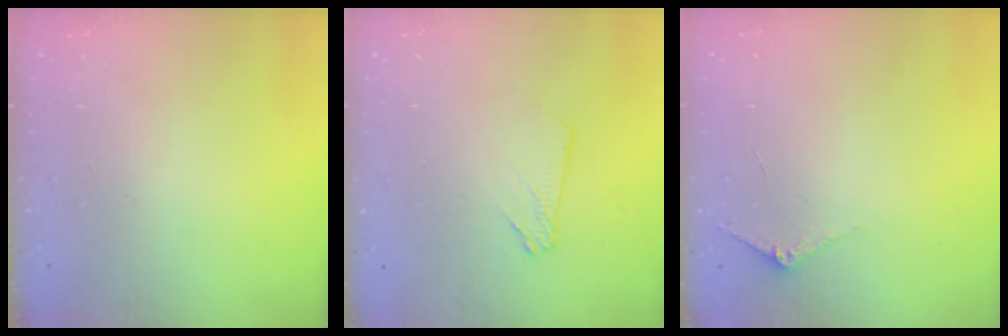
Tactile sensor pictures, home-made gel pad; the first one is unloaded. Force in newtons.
{"total": 3.6, "press": 3.6, "slide": 0.0}
{"total": 3.5, "press": 3.5, "slide": 0.3}